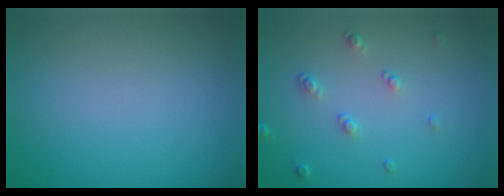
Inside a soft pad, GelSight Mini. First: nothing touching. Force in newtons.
{"total": 1.5, "press": 1.0, "slide": 1.1}